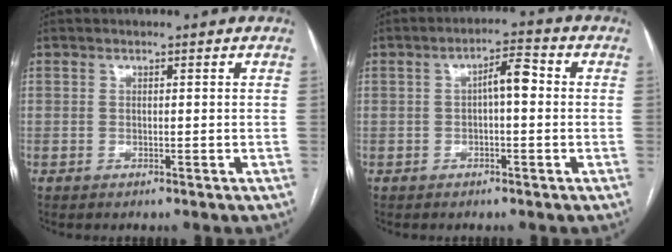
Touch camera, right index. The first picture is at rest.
{"total": 4.3, "force": [0.2, 1.1, 4.2], "torque": [-0.068, 0.019, 0.001]}